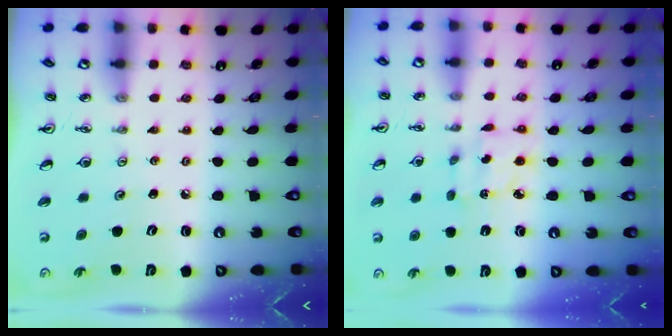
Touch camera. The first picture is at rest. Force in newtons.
{"total": 3.1, "press": 3.1, "slide": 0.1}